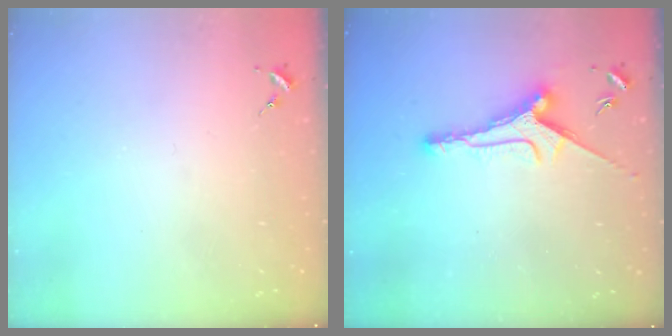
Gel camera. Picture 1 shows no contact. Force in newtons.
{"total": 8.4, "press": 8.4, "slide": 0.3}